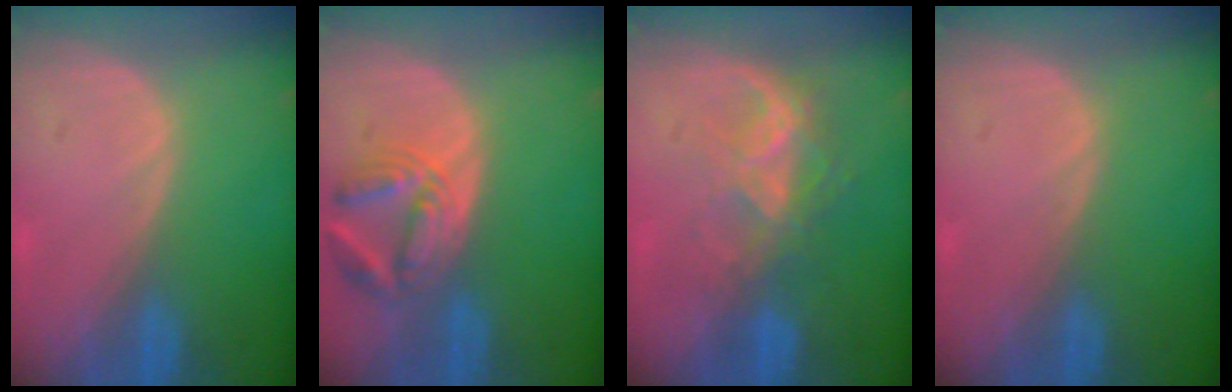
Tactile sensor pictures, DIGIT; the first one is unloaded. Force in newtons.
{"total": 6.7, "press": 6.4, "slide": 2.1}
{"total": 6.7, "press": 6.0, "slide": 3.0}
{"total": 0.0}